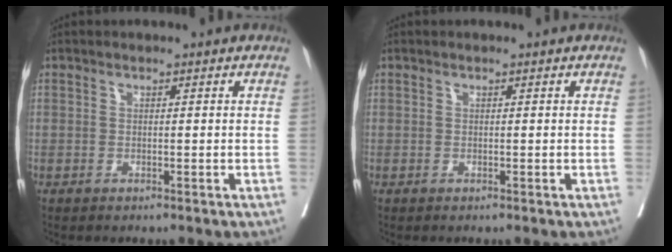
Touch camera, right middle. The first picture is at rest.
{"total": 0.0}